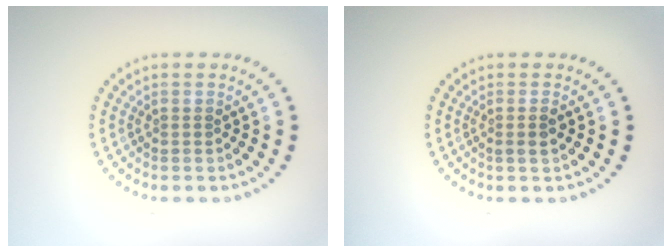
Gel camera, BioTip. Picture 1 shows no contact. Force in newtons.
{"total": 1.1, "press": 1.0, "slide": 0.5}